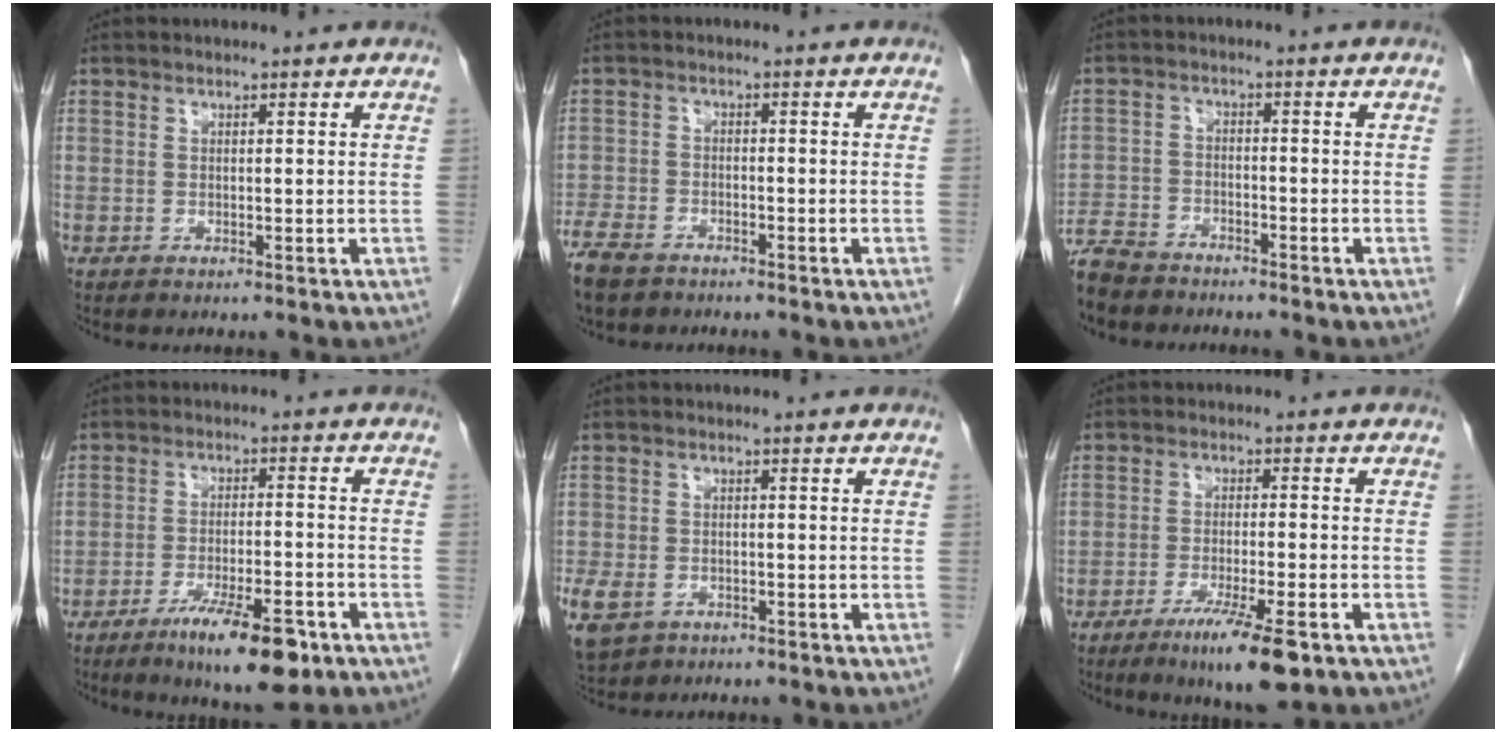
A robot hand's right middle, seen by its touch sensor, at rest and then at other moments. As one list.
[{"total": 7.2, "force": [-5.5, 3.4, 3.0], "torque": [-0.063, -0.009, -0.100]}, {"total": 7.8, "force": [-6.9, 2.9, 2.2], "torque": [-0.044, -0.012, -0.125]}, {"total": 10.6, "force": [-6.5, 2.0, 8.2], "torque": [-0.131, -0.013, -0.098]}, {"total": 10.2, "force": [-5.0, 7.7, 4.6], "torque": [-0.135, -0.009, -0.074]}, {"total": 8.6, "force": [-5.1, 0.6, 6.9], "torque": [-0.115, -0.020, -0.081]}]